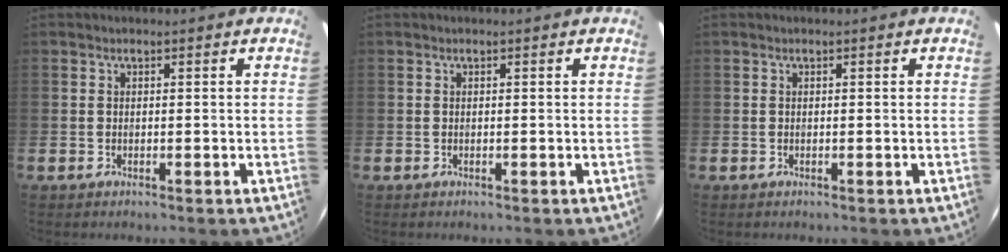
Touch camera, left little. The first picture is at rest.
{"total": 0.0}
{"total": 0.0}